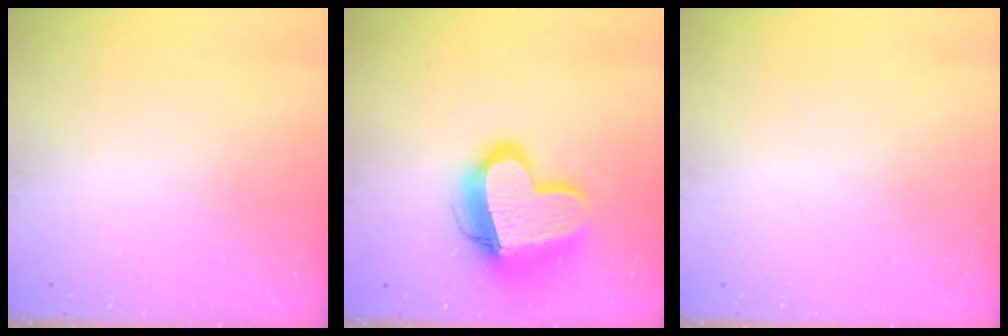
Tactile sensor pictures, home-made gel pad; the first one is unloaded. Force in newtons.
{"total": 17.7, "press": 17.6, "slide": 1.5}
{"total": 0.0}